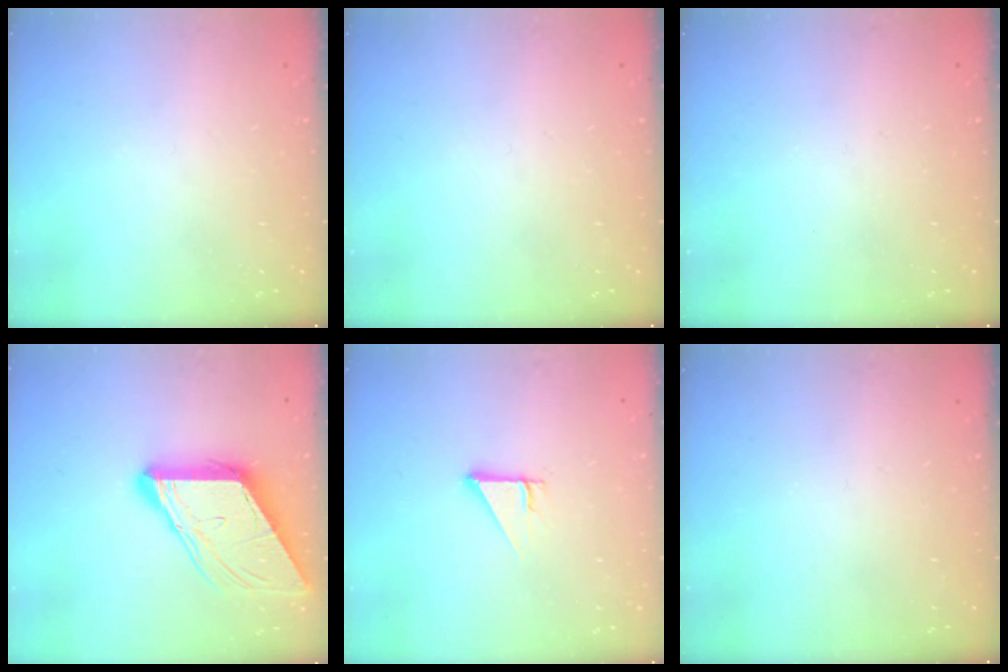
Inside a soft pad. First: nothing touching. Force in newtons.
{"total": 0.0}
{"total": 0.0}
{"total": 11.8, "press": 11.7, "slide": 1.2}
{"total": 2.5, "press": 2.5, "slide": 0.2}
{"total": 0.0}